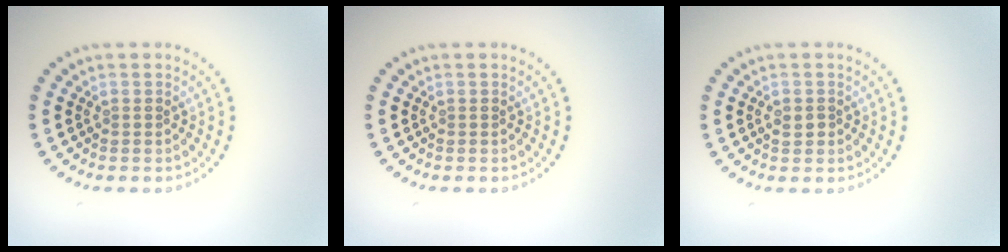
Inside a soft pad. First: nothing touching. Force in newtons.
{"total": 0.0}
{"total": 1.2, "press": 1.2, "slide": 0.4}